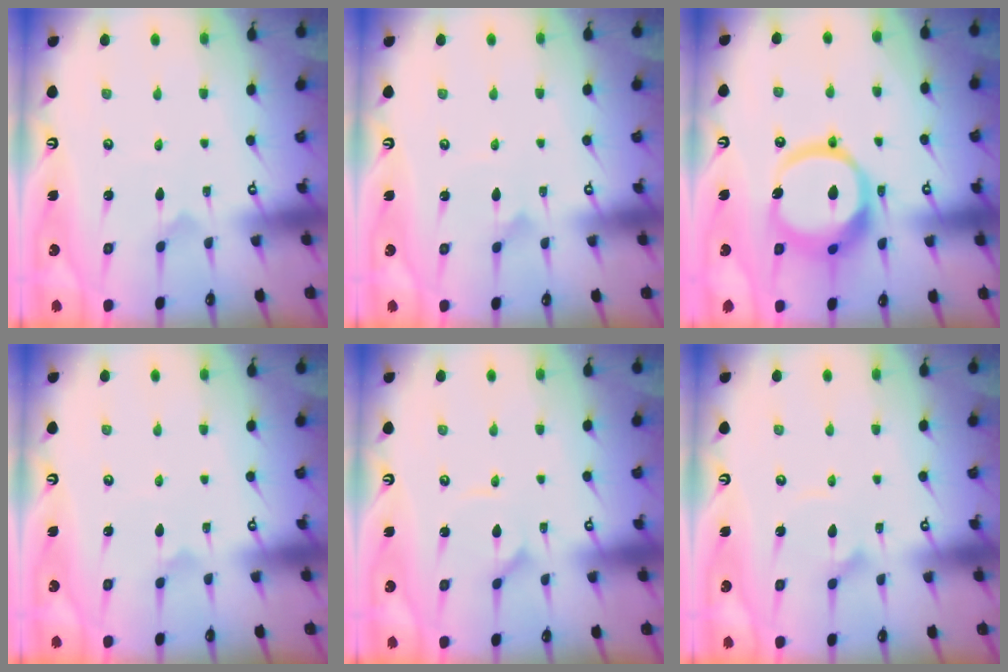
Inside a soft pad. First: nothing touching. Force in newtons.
{"total": 2.5, "press": 2.5, "slide": 0.2}
{"total": 17.3, "press": 17.2, "slide": 2.4}
{"total": 2.3, "press": 2.3, "slide": 0.0}
{"total": 1.5, "press": 1.5, "slide": 0.3}
{"total": 4.2, "press": 4.2, "slide": 0.4}